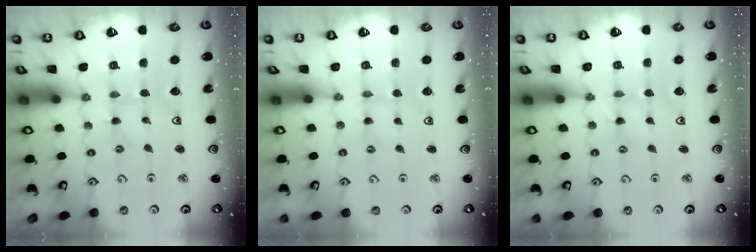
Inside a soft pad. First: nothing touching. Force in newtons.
{"total": 0.6, "press": 0.6, "slide": 0.1}
{"total": 0.0}